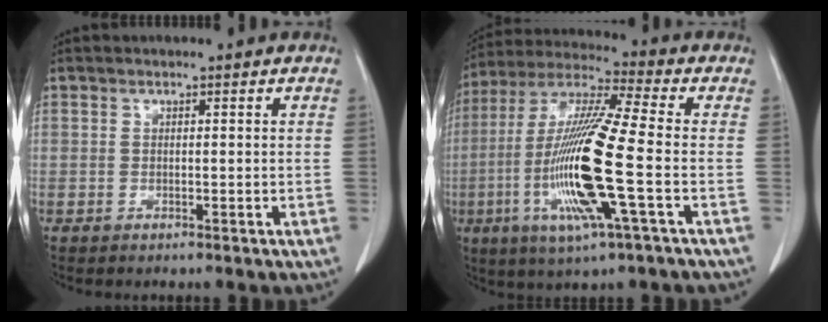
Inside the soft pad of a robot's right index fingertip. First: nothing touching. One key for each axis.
{"total": 17.7, "fx": -4.0, "fy": 0.5, "fz": 17.2, "tx": -0.363, "ty": -0.014, "tz": -0.083}